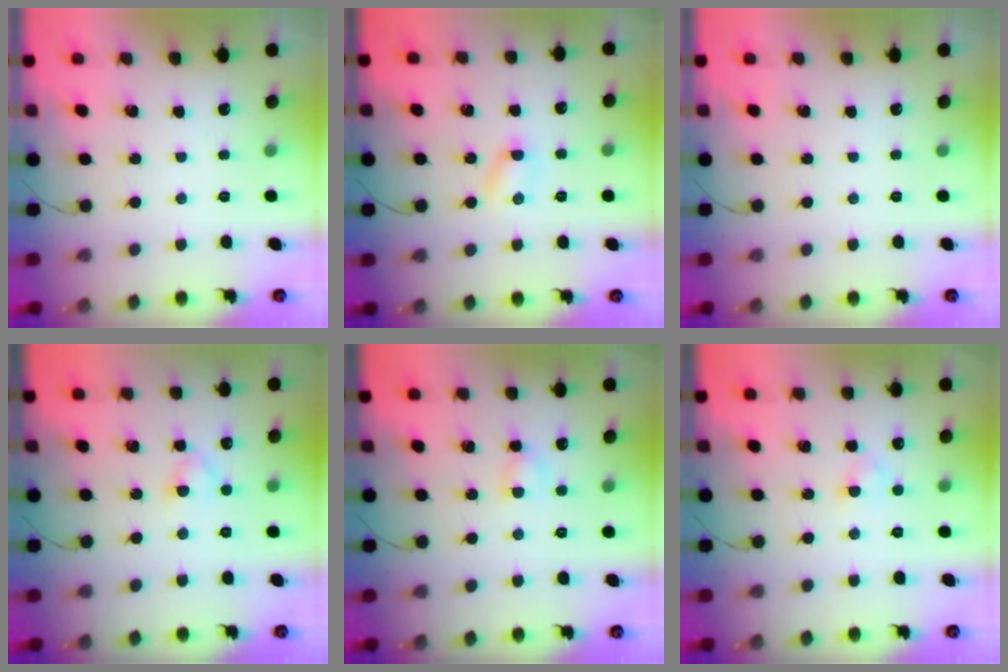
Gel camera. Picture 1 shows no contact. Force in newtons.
{"total": 2.6, "press": 2.5, "slide": 0.9}
{"total": 0.0}
{"total": 2.7, "press": 2.4, "slide": 1.2}
{"total": 3.7, "press": 3.5, "slide": 1.1}
{"total": 2.4, "press": 2.1, "slide": 1.2}